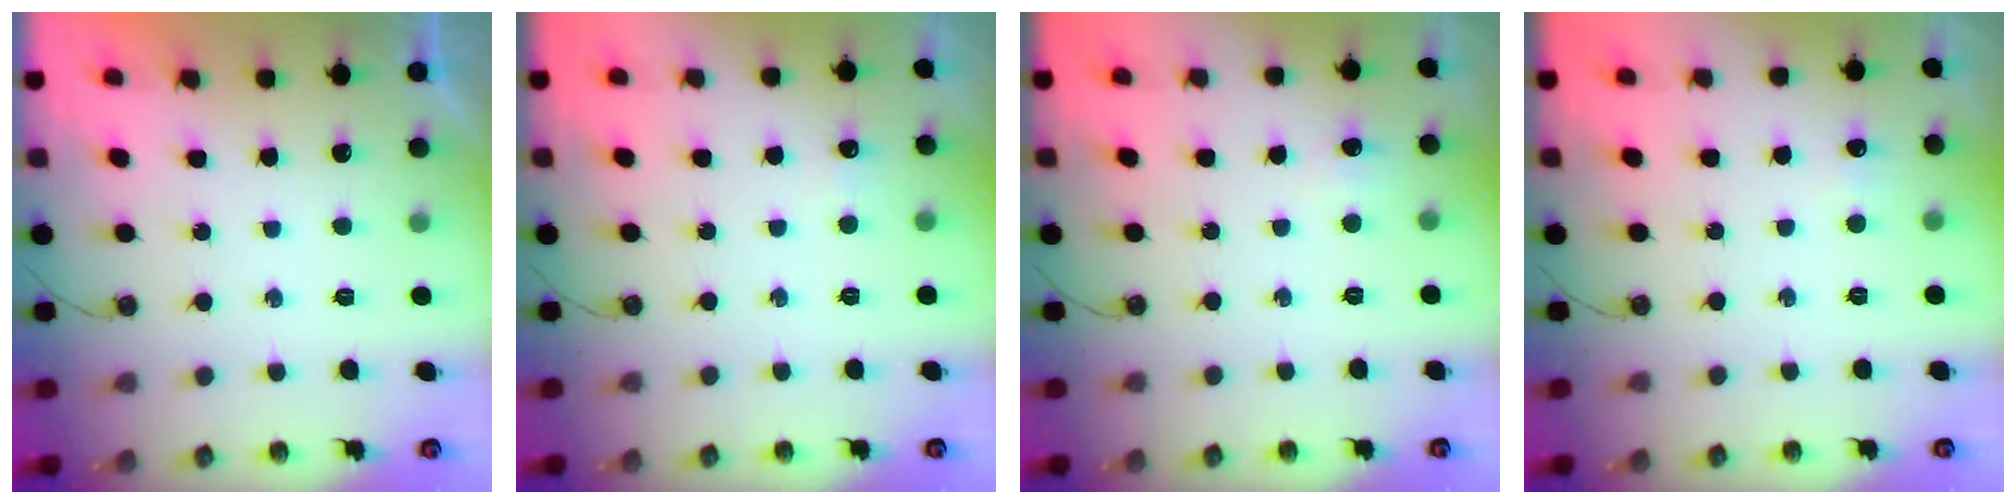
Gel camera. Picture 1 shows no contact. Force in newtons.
{"total": 3.9, "press": 3.8, "slide": 0.9}
{"total": 2.3, "press": 2.0, "slide": 1.0}
{"total": 3.8, "press": 3.7, "slide": 0.5}